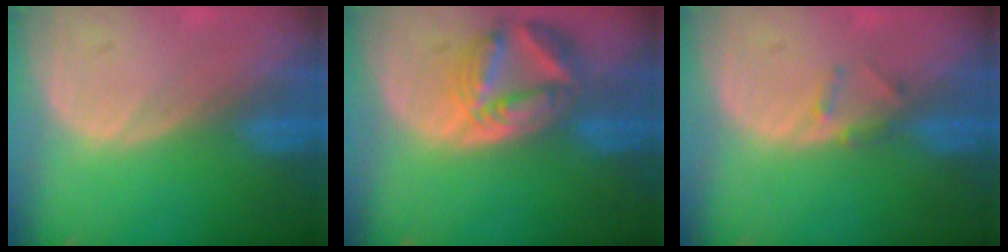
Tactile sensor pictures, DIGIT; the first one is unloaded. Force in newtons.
{"total": 8.1, "press": 7.2, "slide": 3.7}
{"total": 1.8, "press": 1.5, "slide": 0.9}